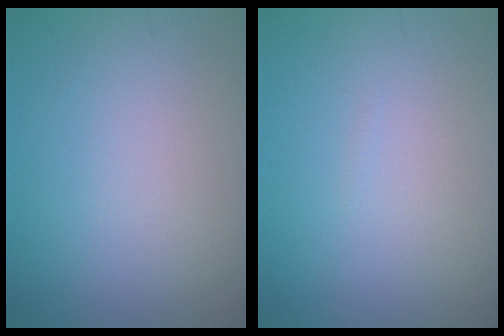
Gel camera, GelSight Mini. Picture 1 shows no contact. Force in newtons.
{"total": 0.0}